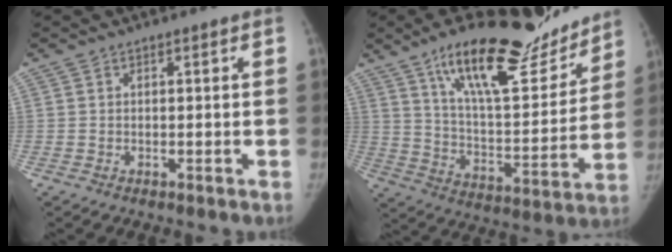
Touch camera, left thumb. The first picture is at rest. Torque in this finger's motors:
{"motor_torque": [0.95, -0.46, 1.62, -1.15, 0.38]}